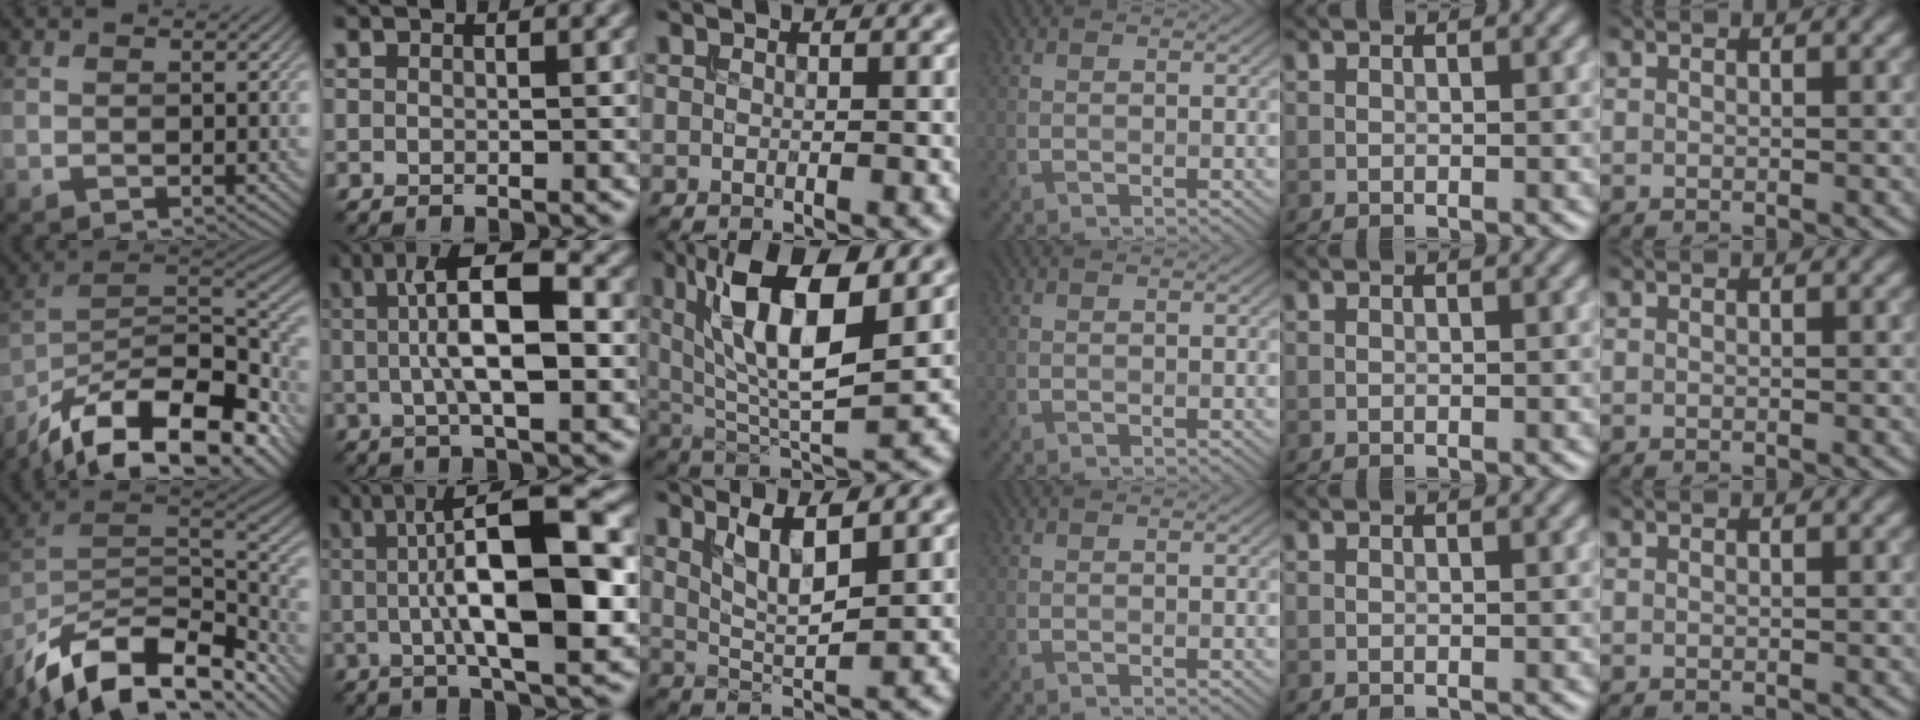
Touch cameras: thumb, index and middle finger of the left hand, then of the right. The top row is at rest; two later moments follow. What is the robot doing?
{"motion": "insert", "object": "bucket"}